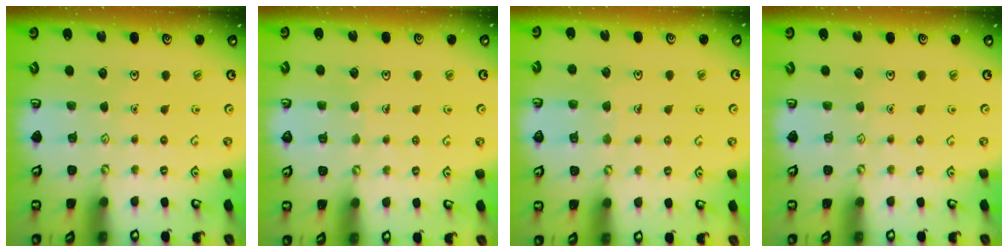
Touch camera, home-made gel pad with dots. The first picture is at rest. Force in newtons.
{"total": 2.5, "press": 2.5, "slide": 0.2}
{"total": 5.7, "press": 5.7, "slide": 0.6}
{"total": 0.0}